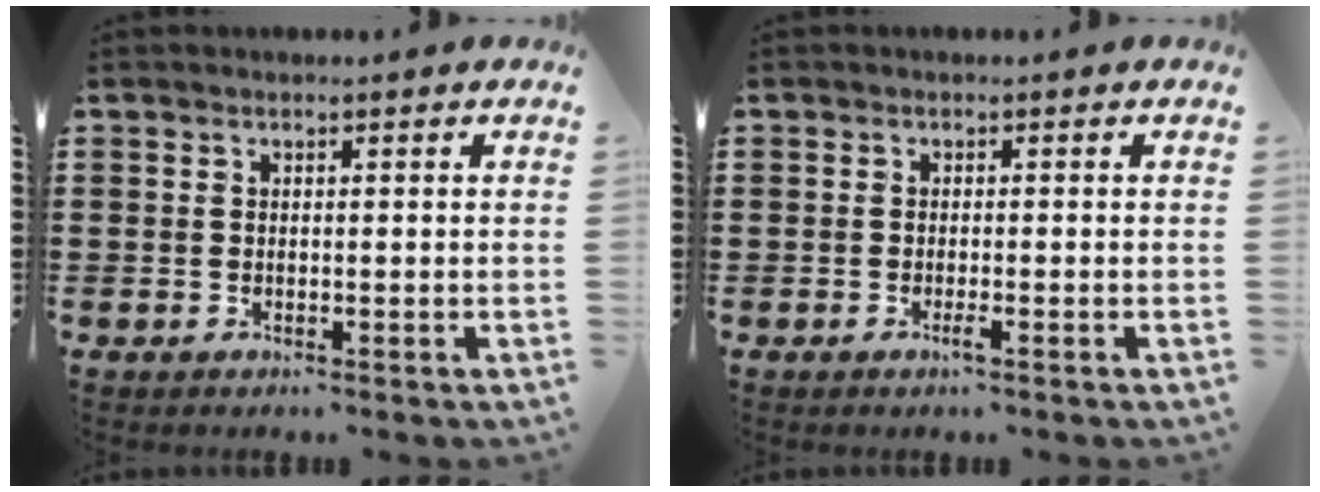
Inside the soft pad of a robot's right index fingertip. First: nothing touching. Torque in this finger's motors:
{"motor_torque": [0.20, 0.02, 0.02, 0.01]}